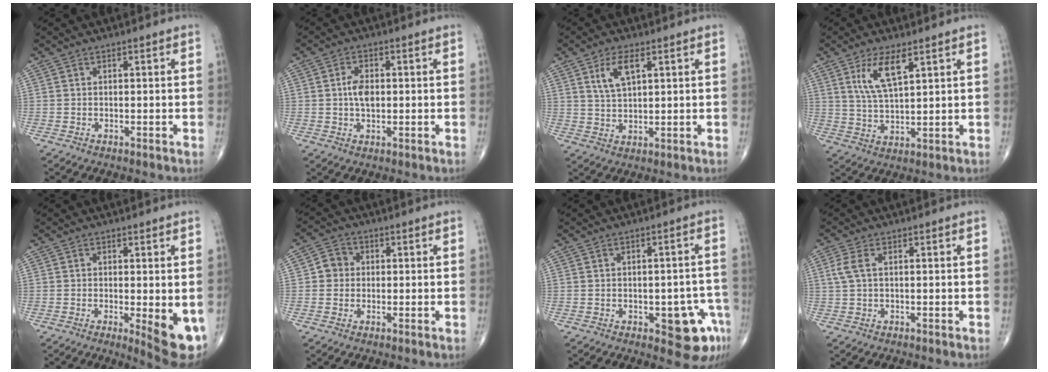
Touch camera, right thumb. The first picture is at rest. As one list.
[{"total": 4.1, "force": [0.1, 2.4, 3.3], "torque": [-0.060, 0.003, -0.001]}, {"total": 5.8, "force": [2.6, 2.5, 4.6], "torque": [-0.087, -0.008, 0.054]}, {"total": 7.7, "force": [3.8, 2.5, 6.3], "torque": [-0.121, -0.018, 0.081]}, {"total": 7.8, "force": [-1.5, 2.2, 7.3], "torque": [-0.093, -0.019, -0.018]}, {"total": 3.8, "force": [0.1, 3.5, 1.3], "torque": [-0.003, 0.008, -0.007]}, {"total": 8.3, "force": [-3.5, 3.5, 6.7], "torque": [-0.050, 0.018, -0.035]}, {"total": 2.8, "force": [0.6, 1.2, 2.5], "torque": [-0.074, 0.012, 0.016]}]